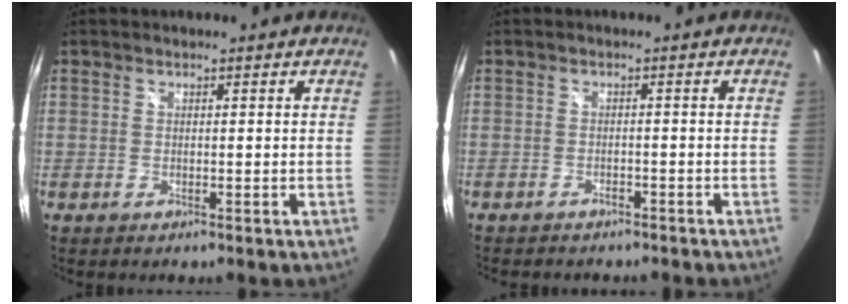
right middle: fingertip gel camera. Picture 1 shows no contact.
{"total": 3.3, "force": [-3.0, 1.2, 1.0], "torque": [-0.029, -0.008, -0.042]}